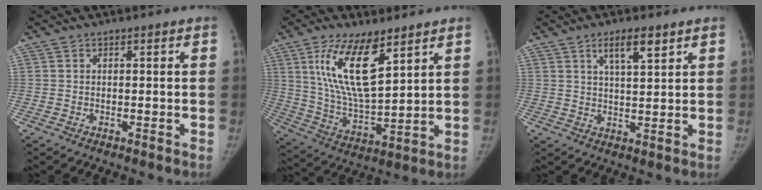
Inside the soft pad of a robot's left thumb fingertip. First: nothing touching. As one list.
[{"total": 15.7, "force": [7.7, 5.7, 12.5], "torque": [-0.221, -0.041, 0.155]}, {"total": 5.6, "force": [3.3, 1.6, 4.2], "torque": [-0.063, -0.018, 0.057]}]